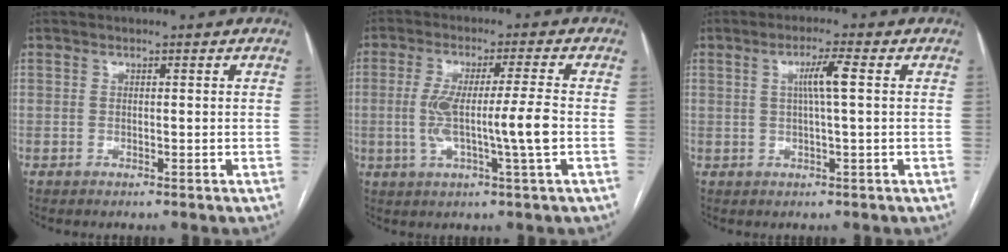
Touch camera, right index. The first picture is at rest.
{"total": 9.2, "force": [-1.3, -0.6, 9.1], "torque": [-0.172, 0.001, -0.022]}
{"total": 4.0, "force": [0.7, -0.4, 3.9], "torque": [-0.073, 0.004, 0.013]}